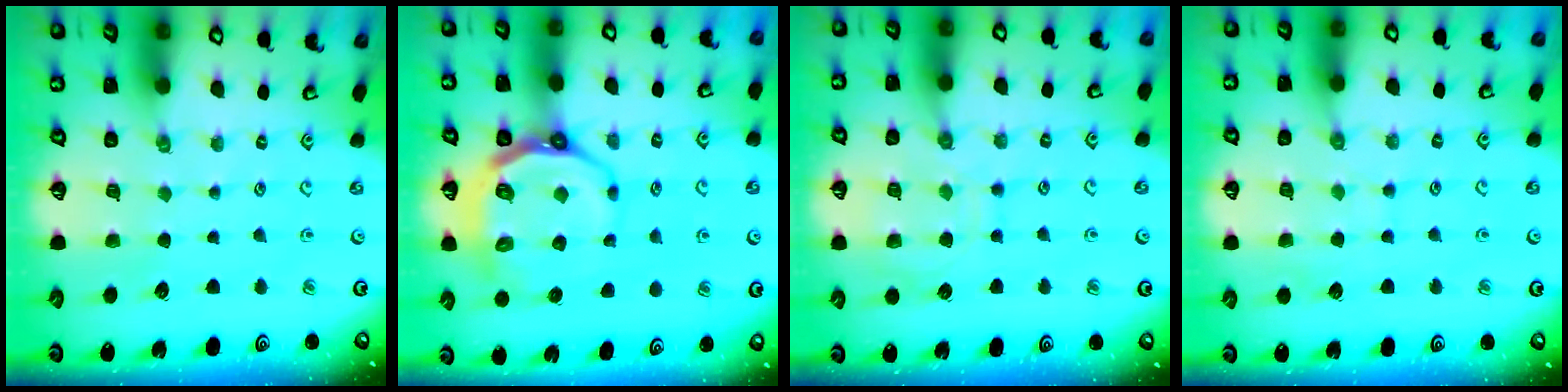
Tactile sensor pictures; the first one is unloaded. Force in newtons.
{"total": 11.7, "press": 11.2, "slide": 3.2}
{"total": 11.0, "press": 11.0, "slide": 1.1}
{"total": 5.8, "press": 5.8, "slide": 0.6}